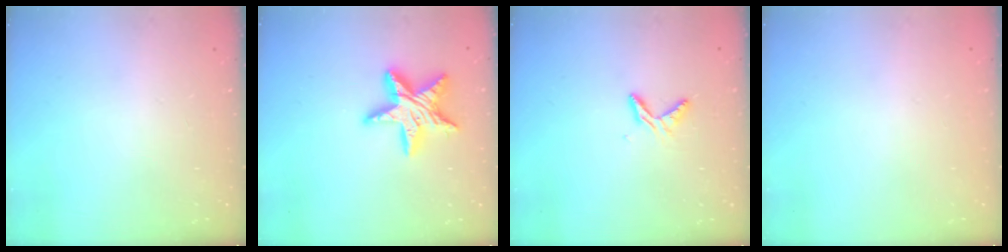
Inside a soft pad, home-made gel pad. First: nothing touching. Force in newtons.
{"total": 15.9, "press": 15.8, "slide": 1.0}
{"total": 6.6, "press": 6.6, "slide": 0.5}
{"total": 0.0}